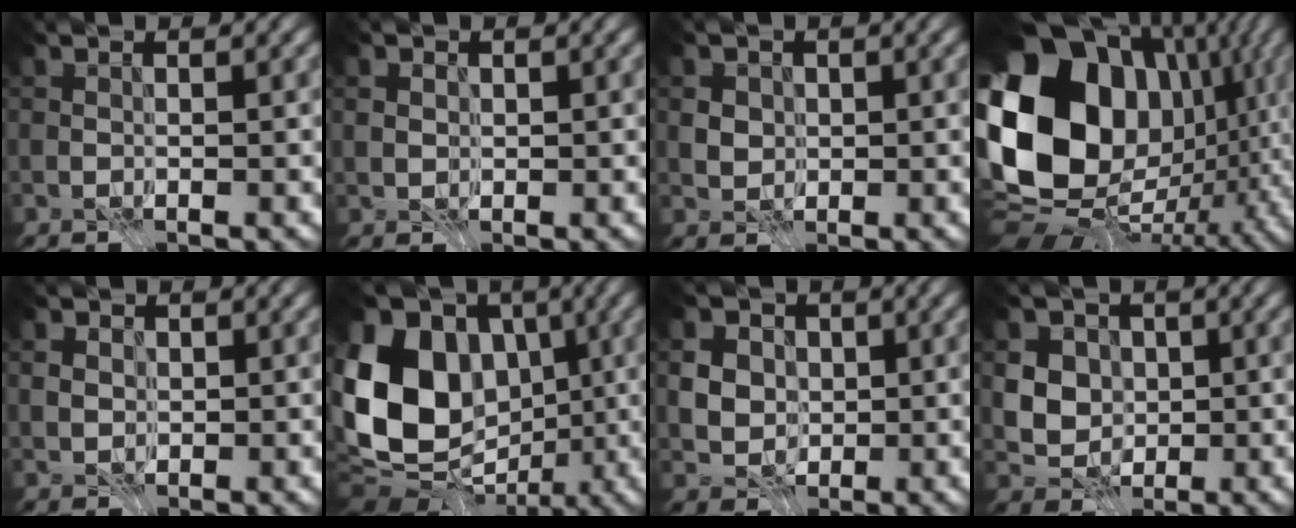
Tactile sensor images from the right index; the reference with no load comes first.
{"total": 1.3, "force": [0.2, 1.2, 0.5], "torque": [-0.011, -0.004, 0.010]}
{"total": 2.5, "force": [0.6, 2.2, 1.1], "torque": [-0.026, 0.005, 0.015]}
{"total": 19.7, "force": [3.1, 14.7, 12.8], "torque": [-0.273, 0.007, 0.076]}
{"total": 1.6, "force": [0.1, 1.5, 0.7], "torque": [-0.017, -0.001, 0.007]}
{"total": 14.4, "force": [-0.4, 11.2, 9.0], "torque": [-0.185, 0.016, -0.023]}
{"total": 6.4, "force": [1.1, 5.5, 3.1], "torque": [-0.050, 0.021, 0.007]}
{"total": 5.5, "force": [0.8, 4.8, 2.5], "torque": [-0.036, 0.009, 0.004]}